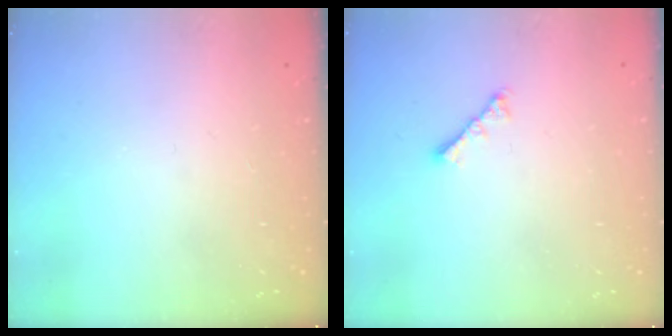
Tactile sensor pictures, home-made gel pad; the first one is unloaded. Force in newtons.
{"total": 2.9, "press": 2.8, "slide": 0.5}